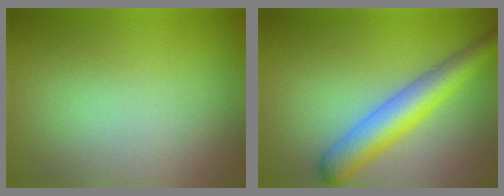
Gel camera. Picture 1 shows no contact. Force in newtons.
{"total": 5.4, "press": 5.4, "slide": 0.1}